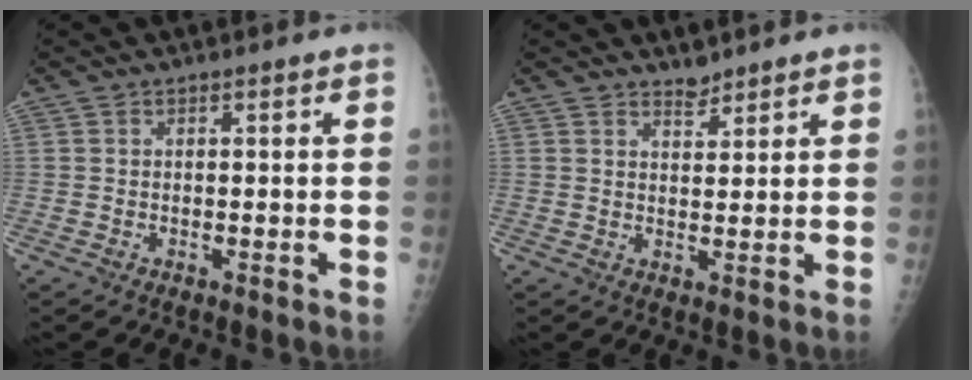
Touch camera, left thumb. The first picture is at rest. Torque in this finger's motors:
{"motor_torque": [-0.10, -0.02, -0.26, -0.06, -0.01]}